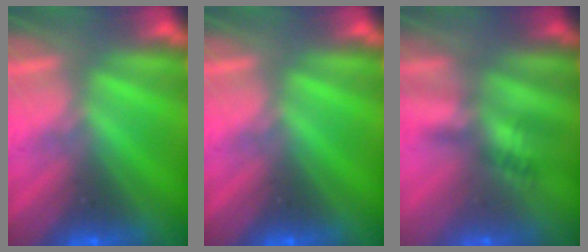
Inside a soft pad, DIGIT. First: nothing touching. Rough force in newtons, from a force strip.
{"total": 0.0}
{"total": 2.4}